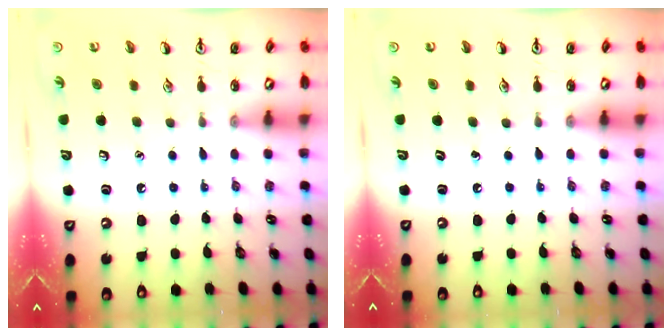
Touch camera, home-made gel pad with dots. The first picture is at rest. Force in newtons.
{"total": 0.0}